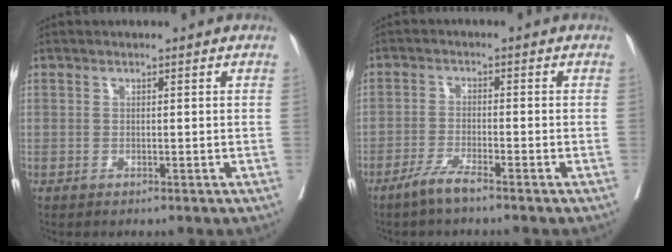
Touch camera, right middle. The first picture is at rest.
{"total": 3.8, "force": [-2.9, -0.2, 2.4], "torque": [-0.049, -0.007, -0.060]}